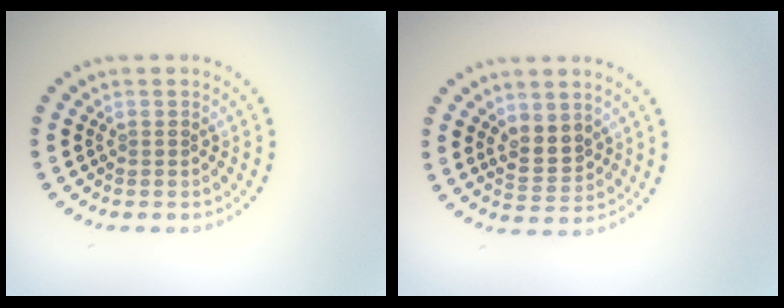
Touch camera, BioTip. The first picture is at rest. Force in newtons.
{"total": 2.5, "press": 2.3, "slide": 0.9}